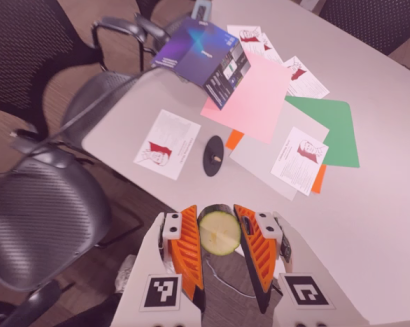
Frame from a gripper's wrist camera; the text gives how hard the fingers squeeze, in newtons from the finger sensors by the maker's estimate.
{"total": 12.5, "left": 12.7, "right": 12.3}